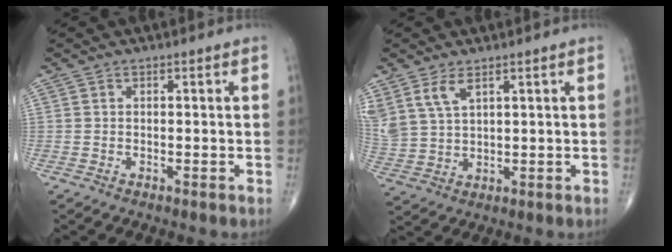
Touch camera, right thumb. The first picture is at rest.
{"total": 7.2, "force": [4.2, 3.5, 4.7], "torque": [-0.100, -0.011, 0.097]}